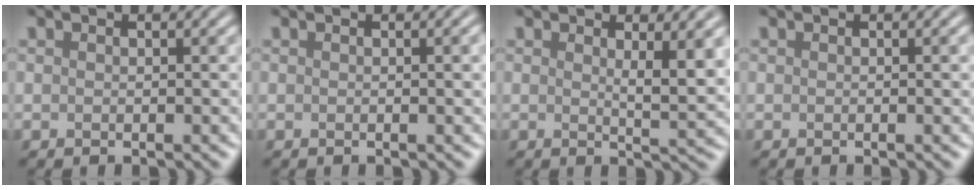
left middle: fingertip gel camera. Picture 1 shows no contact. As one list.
[{"total": 1.4, "force": [0.0, 0.3, 1.3], "torque": [-0.009, 0.008, 0.002]}, {"total": 2.9, "force": [1.0, 0.5, 2.7], "torque": [-0.033, -0.005, 0.022]}, {"total": 0.6, "force": [-0.2, 0.0, 0.6], "torque": [-0.002, 0.006, 0.002]}]